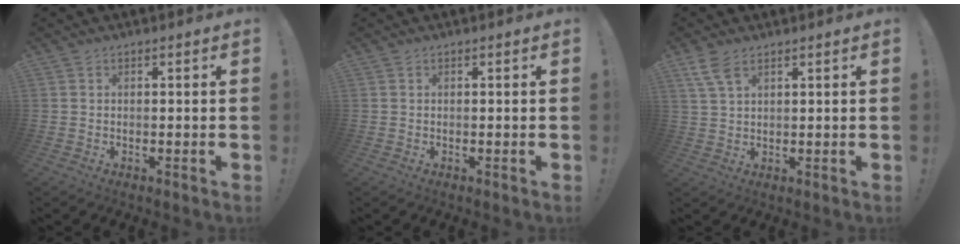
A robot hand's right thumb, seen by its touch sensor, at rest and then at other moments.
{"total": 0.0}
{"total": 5.1, "force": [3.2, 2.1, 3.4], "torque": [-0.064, -0.011, 0.061]}